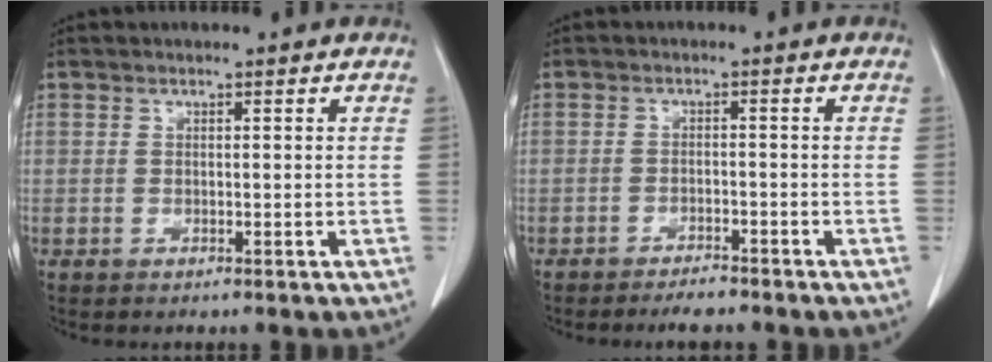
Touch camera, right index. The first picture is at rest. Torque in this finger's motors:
{"motor_torque": [0.24, -0.23, 0.10, 0.03]}